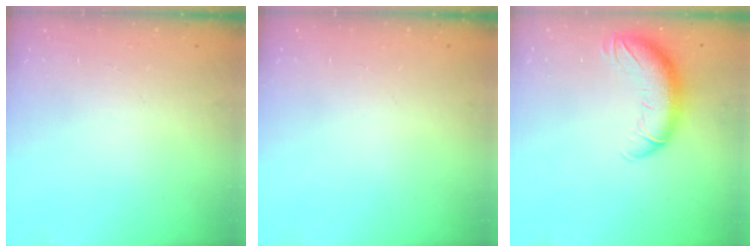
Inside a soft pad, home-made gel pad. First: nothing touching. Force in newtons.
{"total": 0.0}
{"total": 12.8, "press": 12.4, "slide": 3.1}